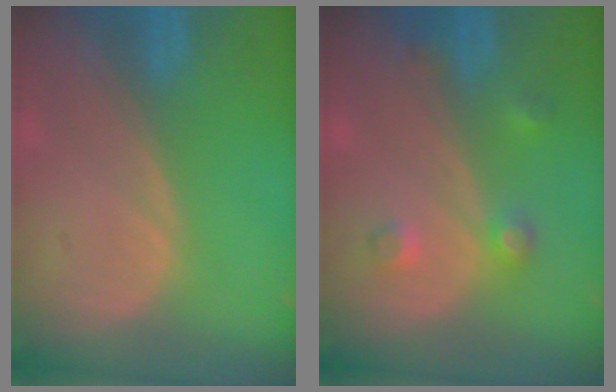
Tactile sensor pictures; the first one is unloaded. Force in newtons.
{"total": 3.5, "press": 3.4, "slide": 1.0}